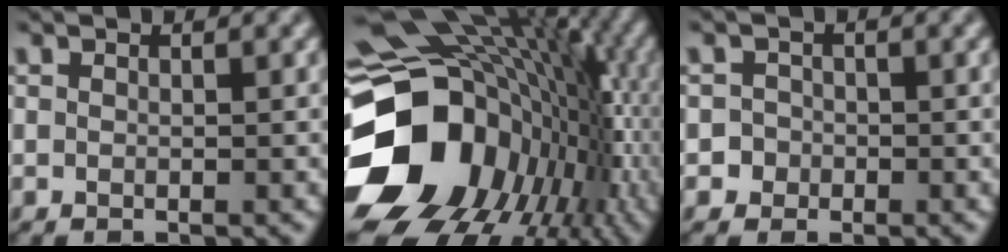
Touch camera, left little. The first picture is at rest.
{"total": 18.1, "force": [-2.7, 14.4, 10.6], "torque": [-0.200, -0.017, -0.019]}
{"total": 2.4, "force": [-0.9, 2.2, 0.0], "torque": [0.024, 0.008, -0.023]}